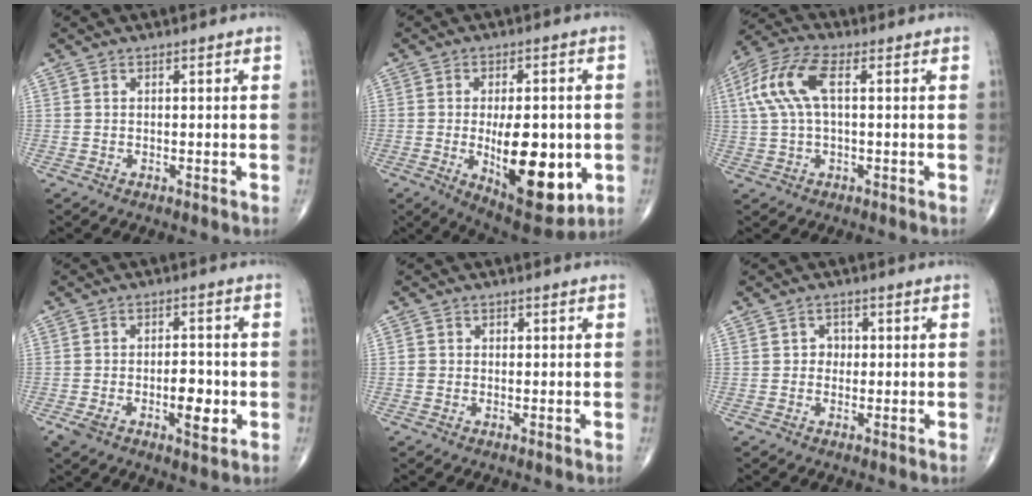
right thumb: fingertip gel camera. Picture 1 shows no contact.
{"total": 17.0, "force": [-2.9, 7.6, 15.0], "torque": [-0.194, -0.014, -0.023]}
{"total": 10.4, "force": [2.0, 4.6, 9.1], "torque": [-0.218, 0.031, 0.036]}
{"total": 7.9, "force": [-2.1, 3.7, 6.6], "torque": [-0.102, 0.018, -0.027]}
{"total": 1.4, "force": [-0.2, 1.3, 0.3], "torque": [0.003, 0.005, -0.004]}
{"total": 2.1, "force": [0.0, 1.9, 0.9], "torque": [0.002, 0.006, -0.005]}